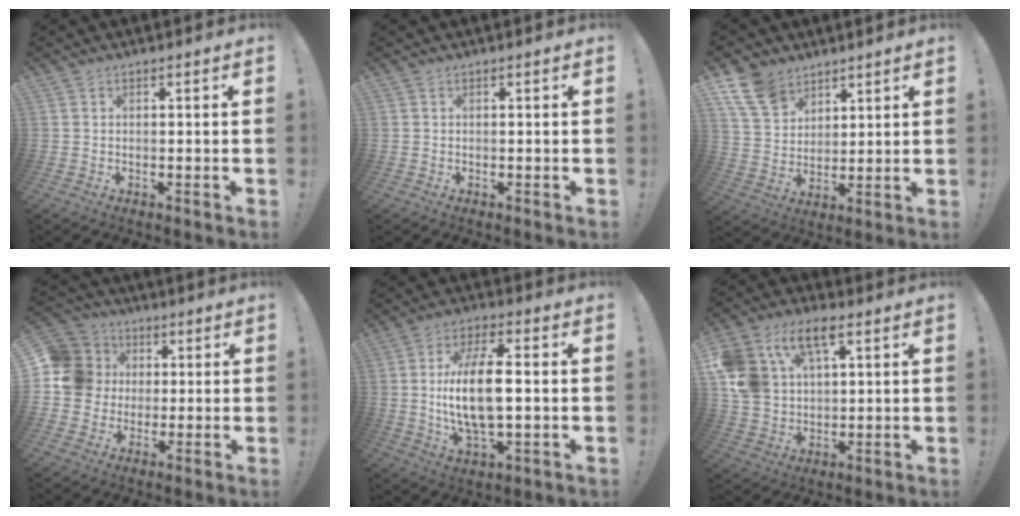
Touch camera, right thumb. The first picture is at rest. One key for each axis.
{"total": 0.0}
{"total": 11.7, "fx": 7.7, "fy": 7.5, "fz": 4.6, "tx": -0.090, "ty": -0.039, "tz": 0.154}
{"total": 12.5, "fx": 1.1, "fy": 11.7, "fz": 4.4, "tx": -0.079, "ty": 0.009, "tz": 0.028}
{"total": 15.9, "fx": 0.3, "fy": 6.5, "fz": 14.5, "tx": -0.286, "ty": -0.001, "tz": -0.004}
{"total": 15.2, "fx": 6.8, "fy": 10.3, "fz": 8.8, "tx": -0.180, "ty": -0.018, "tz": 0.130}